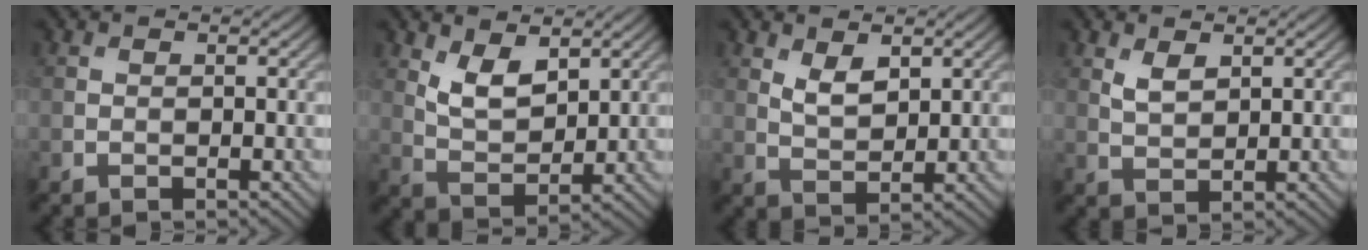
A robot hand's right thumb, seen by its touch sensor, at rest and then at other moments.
{"total": 5.4, "force": [3.0, 2.7, 3.7], "torque": [-0.079, -0.013, 0.060]}
{"total": 3.4, "force": [1.8, 1.7, 2.4], "torque": [-0.054, -0.006, 0.040]}
{"total": 2.4, "force": [1.4, 1.2, 1.6], "torque": [-0.039, -0.004, 0.032]}